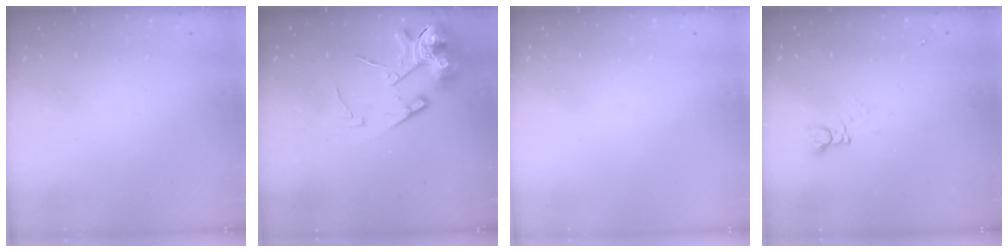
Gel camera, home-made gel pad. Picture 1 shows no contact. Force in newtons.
{"total": 14.2, "press": 14.1, "slide": 1.9}
{"total": 0.0}
{"total": 2.4, "press": 2.4, "slide": 0.3}